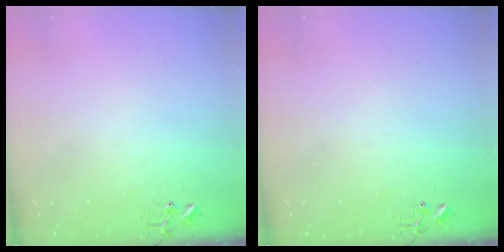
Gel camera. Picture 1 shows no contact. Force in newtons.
{"total": 4.9, "press": 4.8, "slide": 0.6}